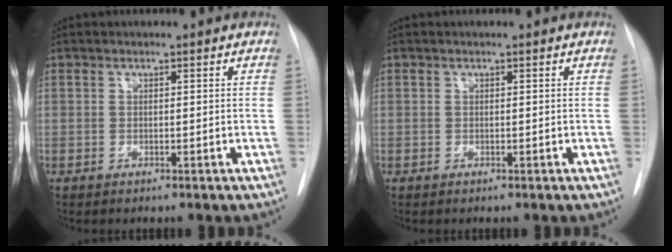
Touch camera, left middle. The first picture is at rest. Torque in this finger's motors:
{"motor_torque": [0.01, -0.01, -0.02, 0.00]}